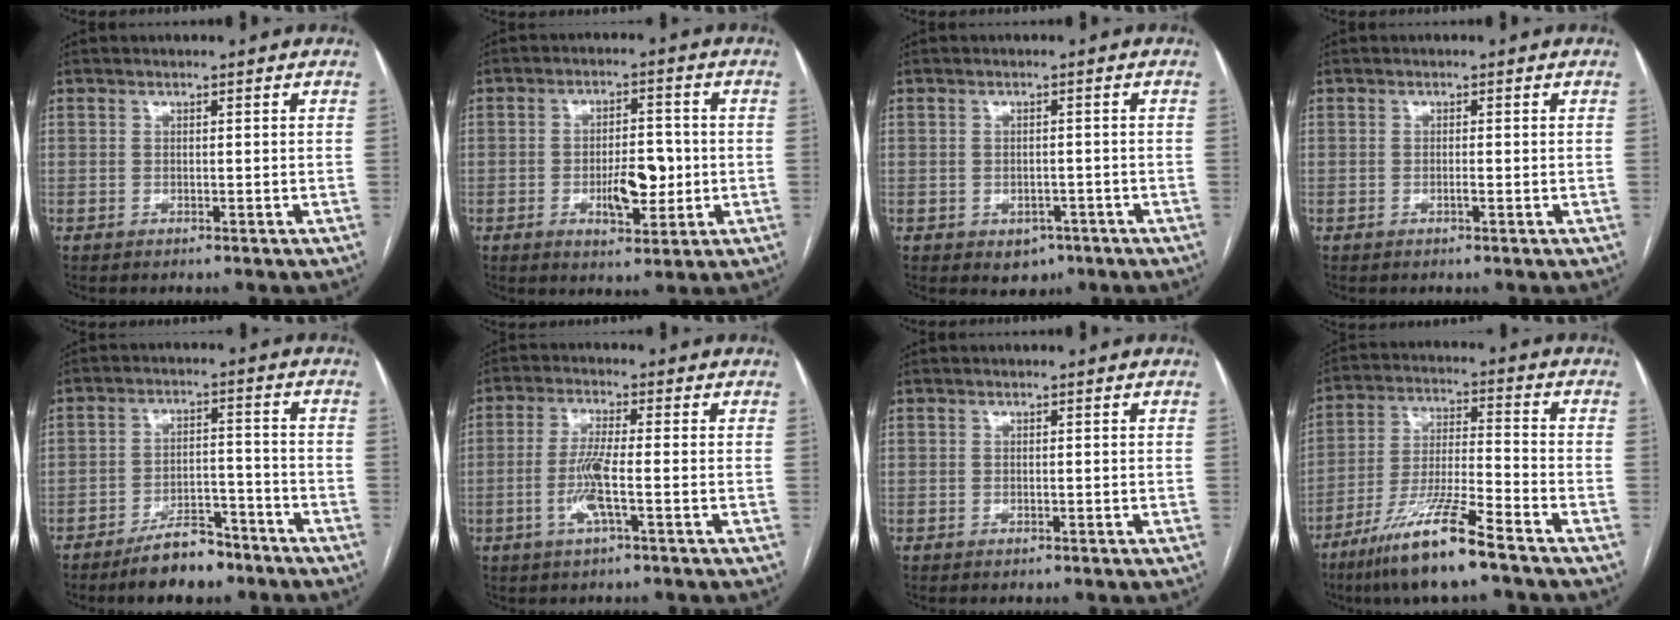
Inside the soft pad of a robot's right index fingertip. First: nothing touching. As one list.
[{"total": 7.5, "force": [-1.4, 2.9, 6.8], "torque": [-0.109, 0.003, -0.017]}, {"total": 3.2, "force": [-1.7, 2.3, 1.4], "torque": [-0.008, 0.002, -0.013]}, {"total": 0.9, "force": [-0.3, 0.1, 0.8], "torque": [-0.016, 0.000, -0.006]}, {"total": 7.1, "force": [-5.5, 3.0, 3.3], "torque": [-0.050, 0.009, -0.090]}, {"total": 5.9, "force": [-1.7, 0.2, 5.6], "torque": [-0.118, -0.005, -0.036]}, {"total": 0.0}, {"total": 13.3, "force": [-9.0, 0.3, 9.7], "torque": [-0.191, -0.031, -0.170]}]